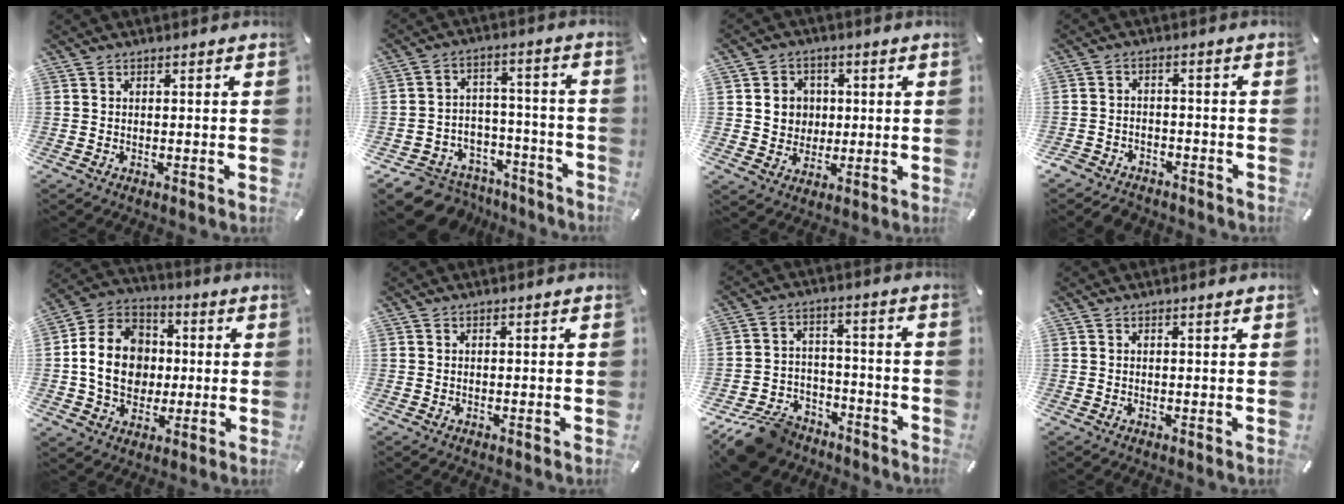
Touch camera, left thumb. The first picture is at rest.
{"total": 8.5, "force": [-5.5, 6.4, 1.2], "torque": [-0.016, 0.031, -0.090]}
{"total": 6.7, "force": [0.9, 6.5, 1.4], "torque": [-0.024, 0.004, 0.018]}
{"total": 4.6, "force": [-3.8, 2.4, 0.8], "torque": [-0.023, 0.018, -0.078]}
{"total": 14.7, "force": [-0.8, 12.6, 7.6], "torque": [-0.160, 0.022, -0.010]}
{"total": 0.0}
{"total": 11.8, "force": [-9.1, 6.6, 3.7], "torque": [-0.061, 0.066, -0.164]}
{"total": 0.6, "force": [0.3, 0.0, 0.5], "torque": [-0.008, 0.000, 0.005]}